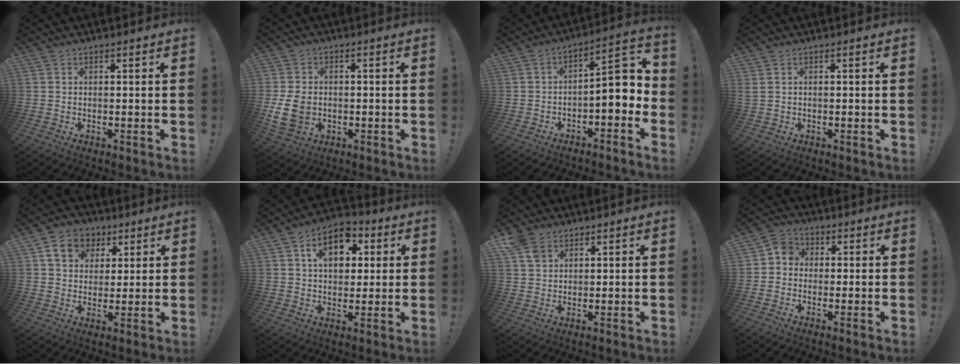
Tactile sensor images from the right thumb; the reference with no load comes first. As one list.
[{"total": 9.8, "force": [-1.3, 7.4, 6.3], "torque": [-0.124, 0.003, -0.018]}, {"total": 8.8, "force": [-0.8, 3.2, 8.1], "torque": [-0.112, -0.004, -0.019]}, {"total": 1.2, "force": [0.6, 0.7, 0.8], "torque": [-0.018, 0.003, 0.011]}, {"total": 10.8, "force": [4.6, 8.7, 4.4], "torque": [-0.071, -0.008, 0.093]}, {"total": 12.0, "force": [3.5, 8.6, 7.6], "torque": [-0.113, 0.006, 0.064]}, {"total": 5.4, "force": [3.3, 3.5, 2.5], "torque": [-0.047, -0.011, 0.065]}, {"total": 4.7, "force": [-1.1, 4.2, 1.8], "torque": [-0.033, 0.020, -0.017]}]